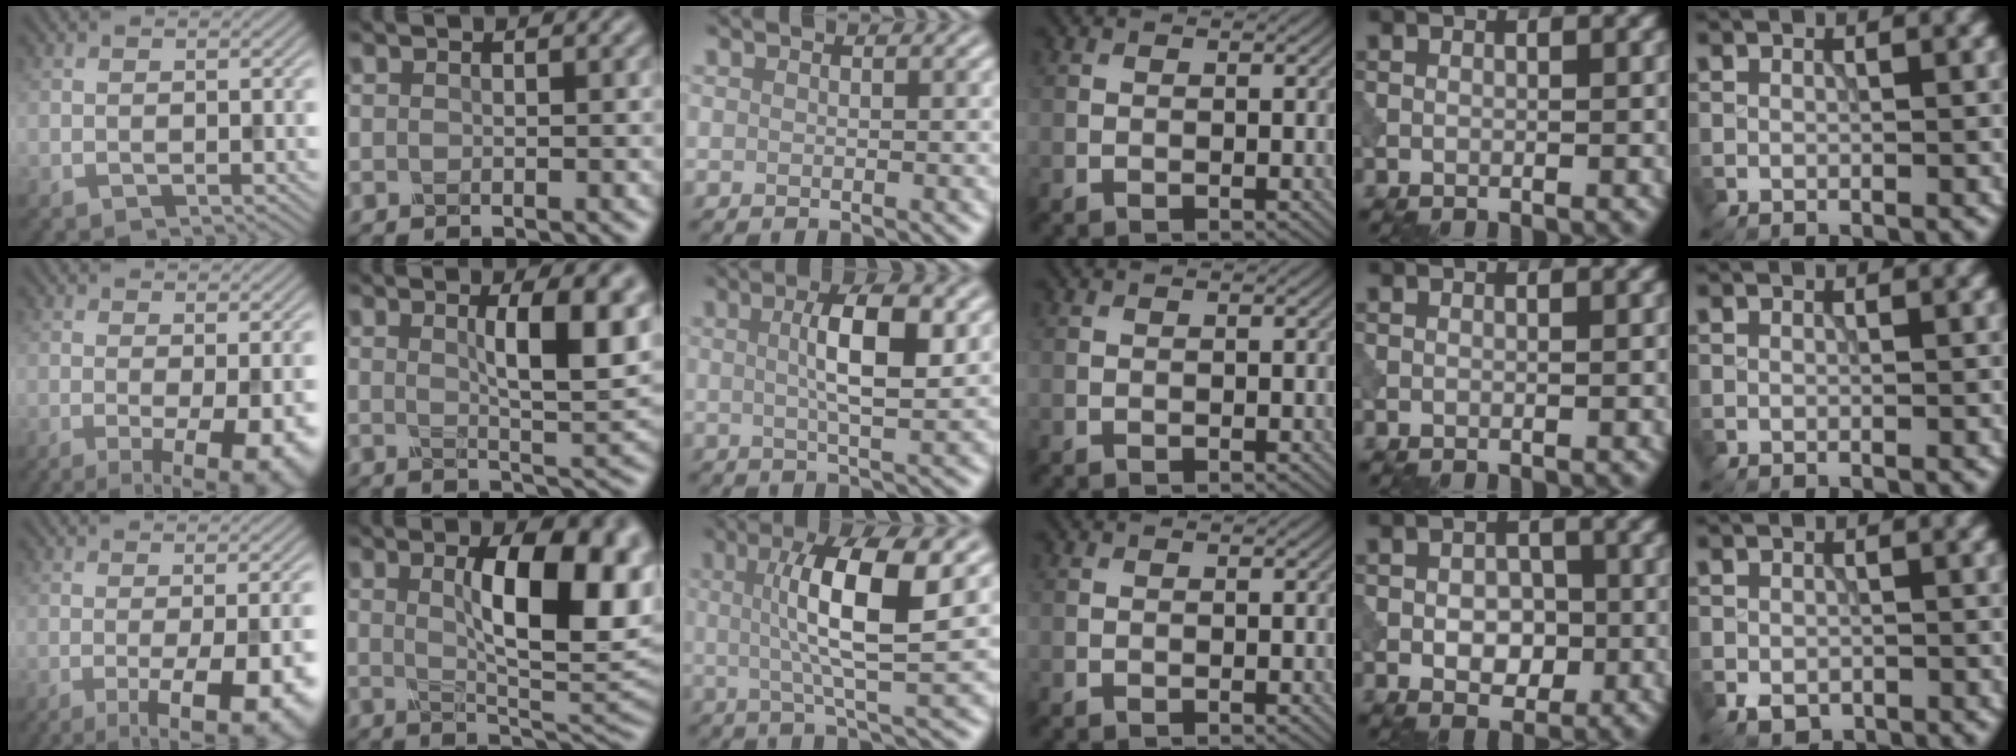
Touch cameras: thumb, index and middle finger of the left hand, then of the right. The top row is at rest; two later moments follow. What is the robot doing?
{"motion": "dispense", "object": "dispenser bottle"}